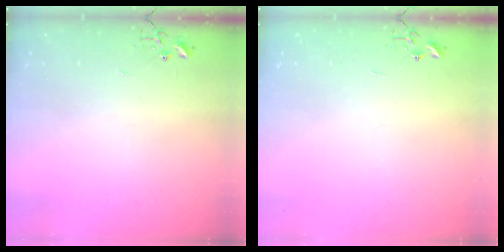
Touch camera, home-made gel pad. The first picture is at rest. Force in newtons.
{"total": 0.0}